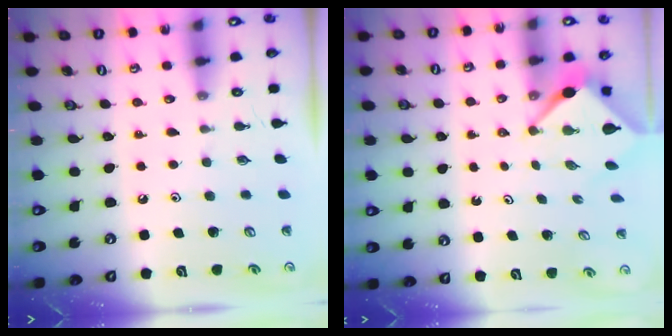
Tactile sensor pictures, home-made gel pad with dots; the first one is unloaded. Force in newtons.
{"total": 3.0, "press": 3.0, "slide": 0.2}